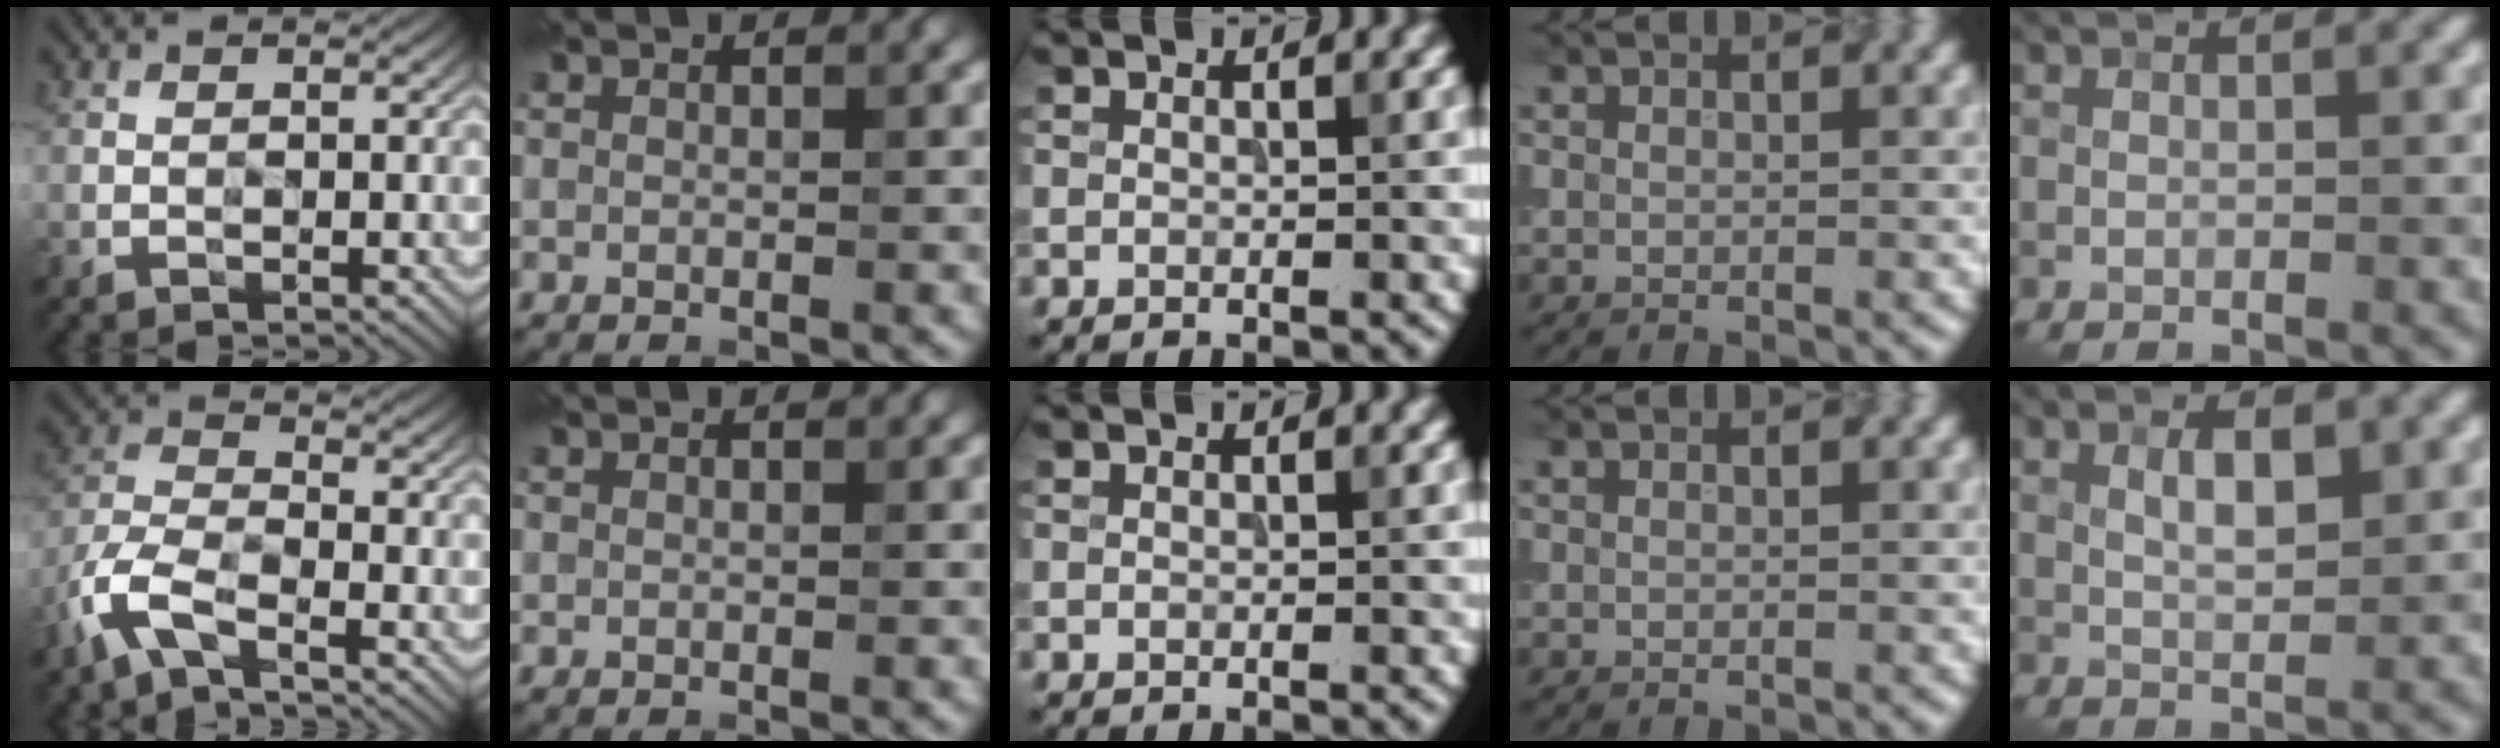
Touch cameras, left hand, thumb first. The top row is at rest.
{"thumb": {"total": 6.8, "force": [-4.4, 2.2, 4.6], "torque": [-0.118, -0.003, -0.108]}, "little": {"total": 2.3, "force": [0.8, 0.8, 1.9], "torque": [-0.036, -0.001, 0.016]}}